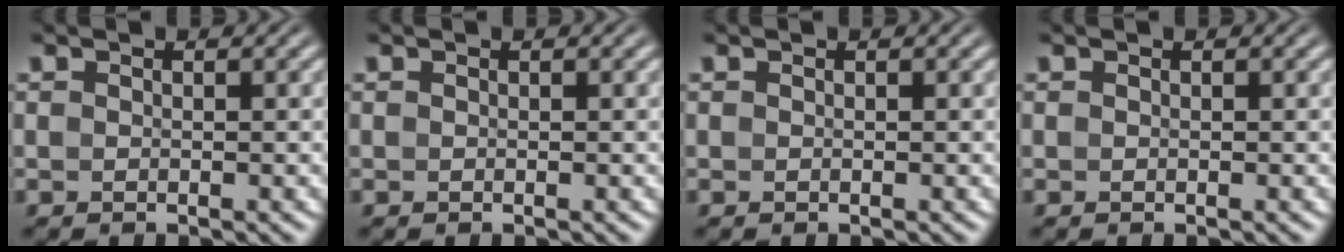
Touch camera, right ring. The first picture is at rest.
{"total": 0.0}
{"total": 0.0}
{"total": 0.0}